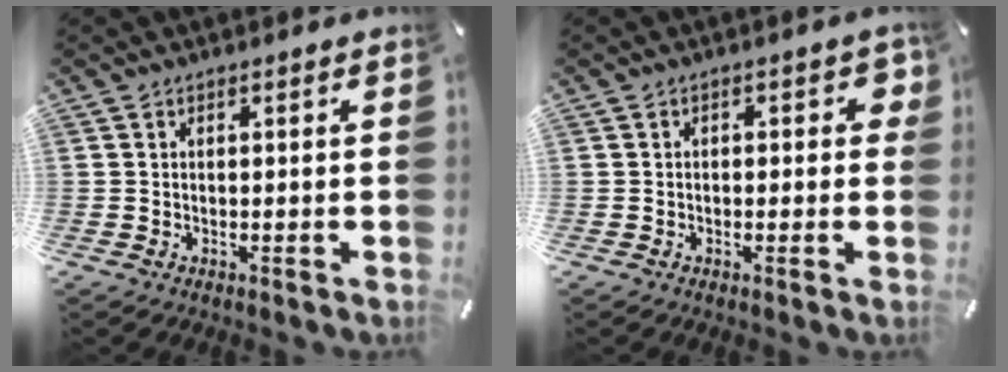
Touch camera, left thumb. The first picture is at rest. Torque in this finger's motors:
{"motor_torque": [0.02, -0.08, -0.01, 0.01, 0.00]}